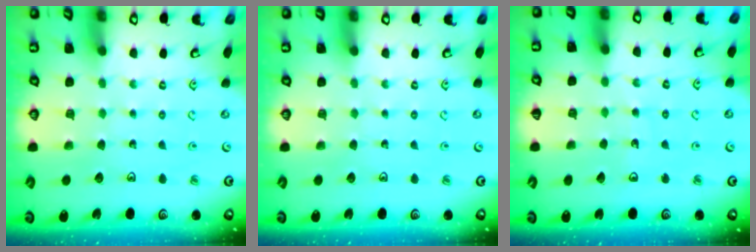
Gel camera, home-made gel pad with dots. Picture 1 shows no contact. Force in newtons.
{"total": 0.0}
{"total": 2.2, "press": 2.2, "slide": 0.2}